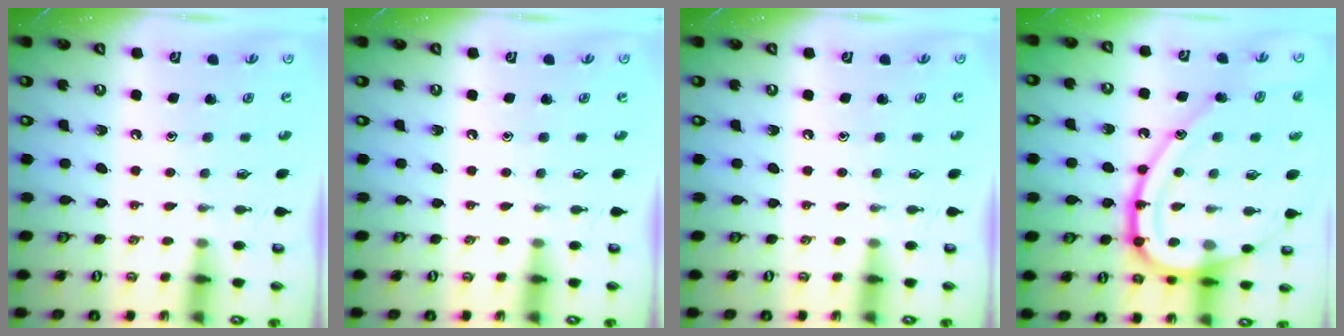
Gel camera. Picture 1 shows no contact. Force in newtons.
{"total": 0.0}
{"total": 0.0}
{"total": 21.7, "press": 21.6, "slide": 1.7}